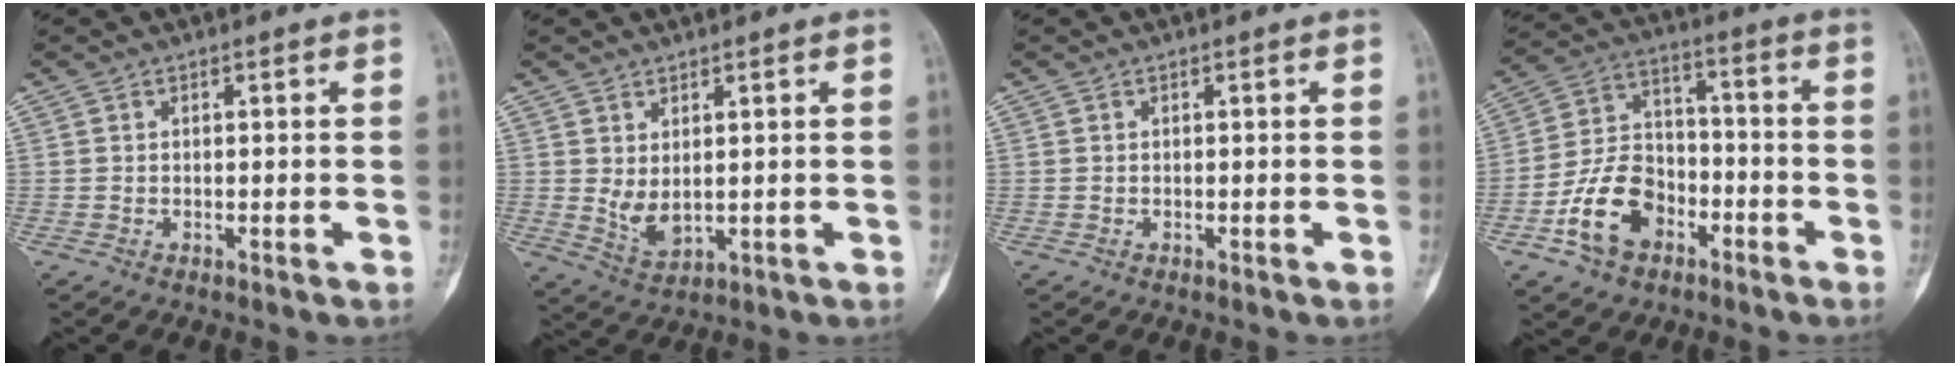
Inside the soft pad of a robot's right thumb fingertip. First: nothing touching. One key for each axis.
{"total": 4.4, "fx": 0.8, "fy": 2.5, "fz": 3.6, "tx": -0.057, "ty": -0.014, "tz": 0.029}
{"total": 0.0}
{"total": 13.0, "fx": -5.9, "fy": 9.0, "fz": 7.4, "tx": -0.110, "ty": 0.049, "tz": -0.110}